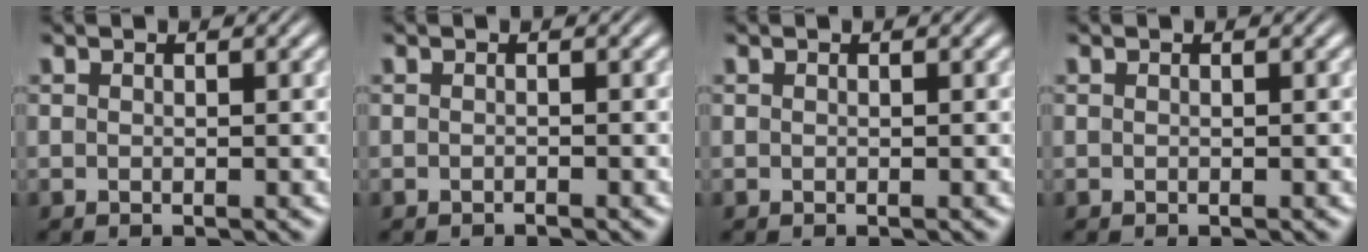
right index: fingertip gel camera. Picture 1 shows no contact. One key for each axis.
{"total": 0.8, "fx": -0.4, "fy": -0.6, "fz": -0.3, "tx": 0.007, "ty": -0.004, "tz": -0.002}
{"total": 0.0}
{"total": 0.0}